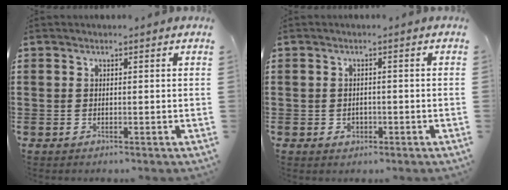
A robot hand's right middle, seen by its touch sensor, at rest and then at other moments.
{"total": 1.4, "force": [-0.5, 1.1, 0.7], "torque": [-0.016, 0.002, -0.011]}